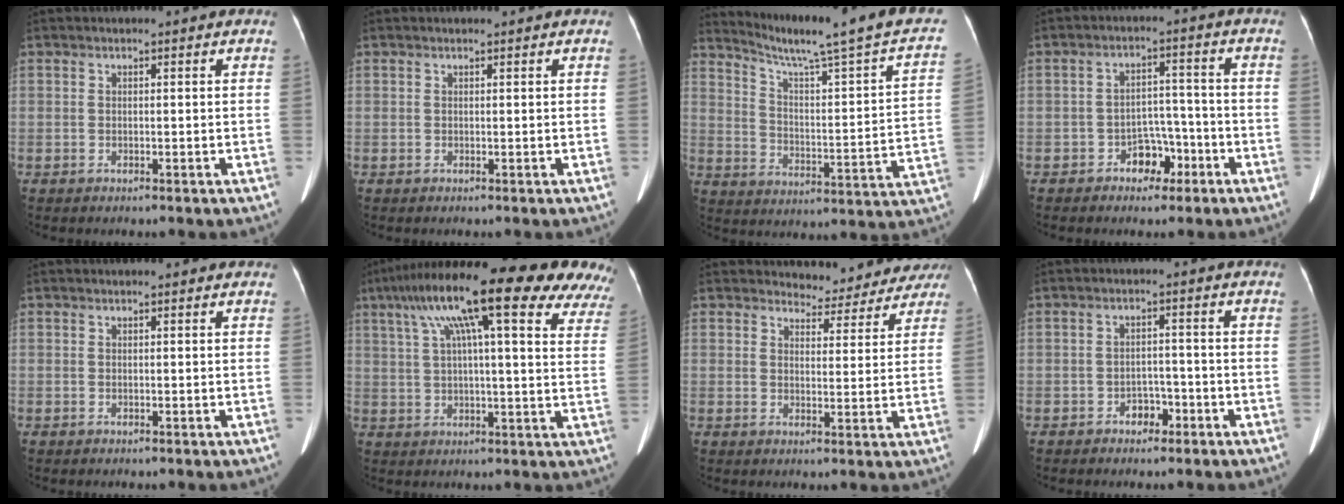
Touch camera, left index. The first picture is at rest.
{"total": 0.0}
{"total": 22.7, "force": [19.1, -0.2, 12.3], "torque": [-0.187, -0.052, 0.252]}
{"total": 4.6, "force": [-2.8, 3.0, 2.1], "torque": [-0.030, 0.021, -0.043]}
{"total": 1.1, "force": [1.0, 0.4, 0.4], "torque": [-0.004, 0.024, 0.009]}
{"total": 27.3, "force": [17.8, 4.9, 20.1], "torque": [-0.284, 0.066, 0.233]}
{"total": 9.2, "force": [8.6, 3.0, -0.3], "torque": [0.030, -0.004, 0.085]}
{"total": 2.6, "force": [-1.7, 1.7, 1.1], "torque": [-0.013, 0.007, -0.024]}